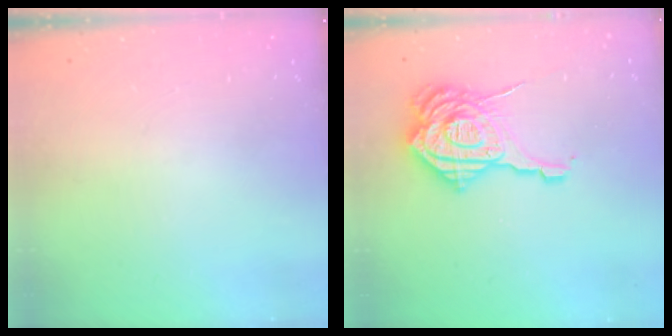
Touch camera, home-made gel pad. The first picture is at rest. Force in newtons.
{"total": 18.9, "press": 18.8, "slide": 1.9}